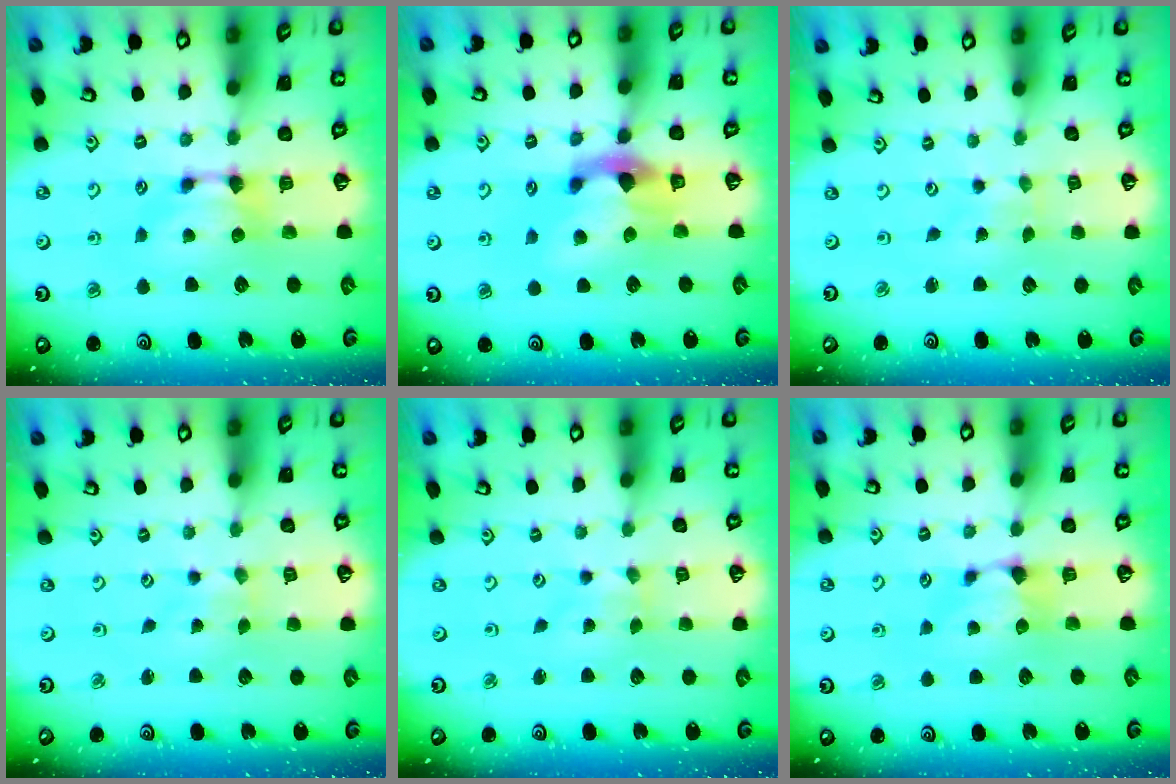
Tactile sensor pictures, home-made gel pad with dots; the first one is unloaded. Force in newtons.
{"total": 4.9, "press": 4.4, "slide": 2.0}
{"total": 4.1, "press": 4.1, "slide": 0.2}
{"total": 4.1, "press": 4.0, "slide": 0.6}
{"total": 3.0, "press": 2.9, "slide": 0.8}
{"total": 0.6, "press": 0.3, "slide": 0.6}